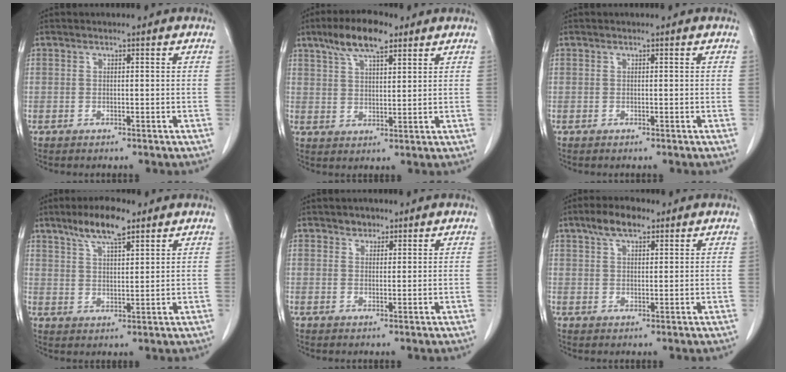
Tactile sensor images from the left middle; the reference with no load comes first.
{"total": 8.6, "force": [5.8, 2.4, 5.9], "torque": [-0.114, 0.014, 0.103]}
{"total": 0.0}
{"total": 7.8, "force": [5.4, 1.7, 5.3], "torque": [-0.103, 0.007, 0.099]}
{"total": 1.9, "force": [1.4, 1.2, 0.4], "torque": [-0.004, -0.001, 0.021]}
{"total": 5.3, "force": [3.5, 2.1, 3.4], "torque": [-0.068, 0.014, 0.064]}